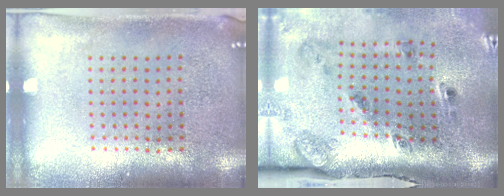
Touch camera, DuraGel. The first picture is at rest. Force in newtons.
{"total": 2.9, "press": 1.8, "slide": 2.3}